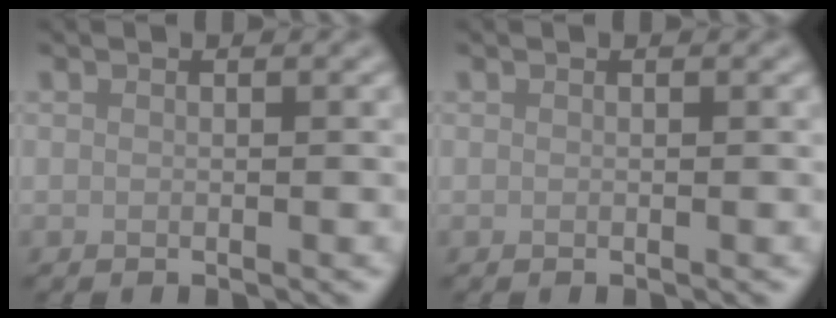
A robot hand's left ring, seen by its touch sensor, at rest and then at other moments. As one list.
[{"total": 0.0}]